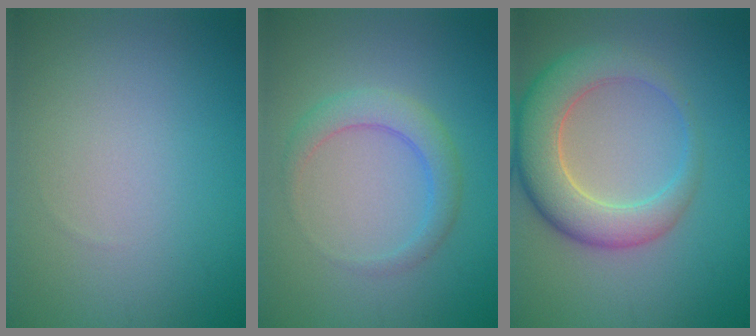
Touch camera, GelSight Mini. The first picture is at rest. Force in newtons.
{"total": 2.8, "press": 2.8, "slide": 0.1}
{"total": 6.4, "press": 6.4, "slide": 0.4}